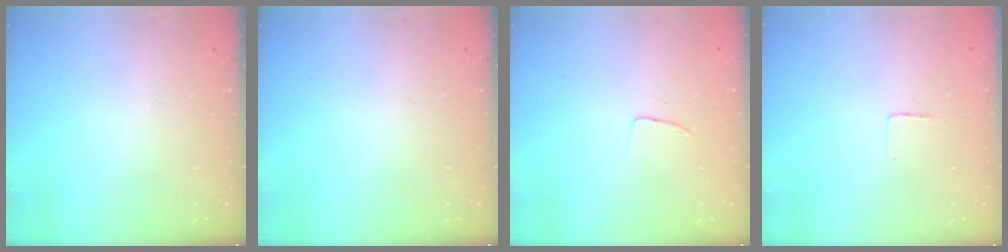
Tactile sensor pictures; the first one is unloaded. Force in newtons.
{"total": 0.0}
{"total": 3.3, "press": 3.3, "slide": 0.2}
{"total": 2.3, "press": 2.3, "slide": 0.1}